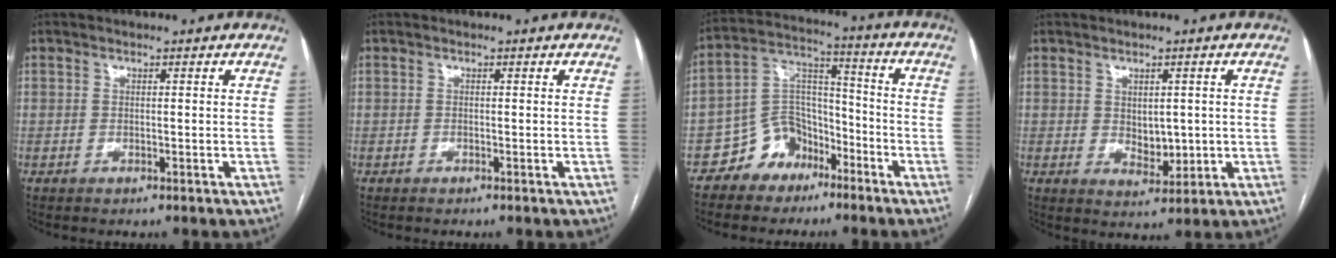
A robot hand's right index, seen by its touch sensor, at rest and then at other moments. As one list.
[{"total": 0.0}, {"total": 9.1, "force": [-5.9, 6.5, 2.4], "torque": [-0.051, 0.039, -0.103]}, {"total": 4.3, "force": [0.2, 2.6, 3.5], "torque": [-0.051, -0.003, 0.016]}]